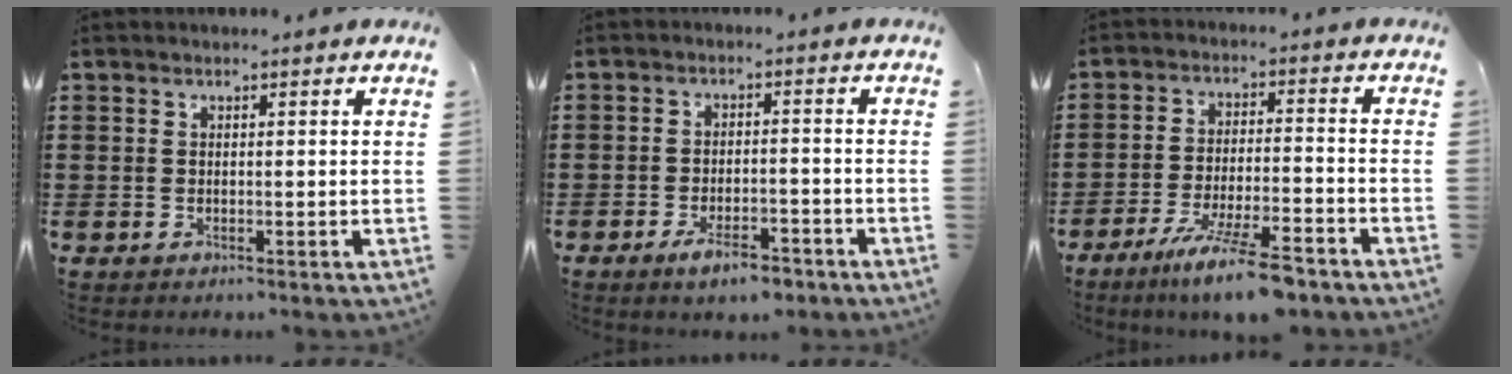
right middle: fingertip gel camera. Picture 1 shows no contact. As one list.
[{"total": 4.8, "force": [-3.7, 1.3, 2.6], "torque": [-0.048, 0.001, -0.069]}, {"total": 9.6, "force": [-7.4, 1.0, 6.0], "torque": [-0.112, -0.002, -0.137]}]